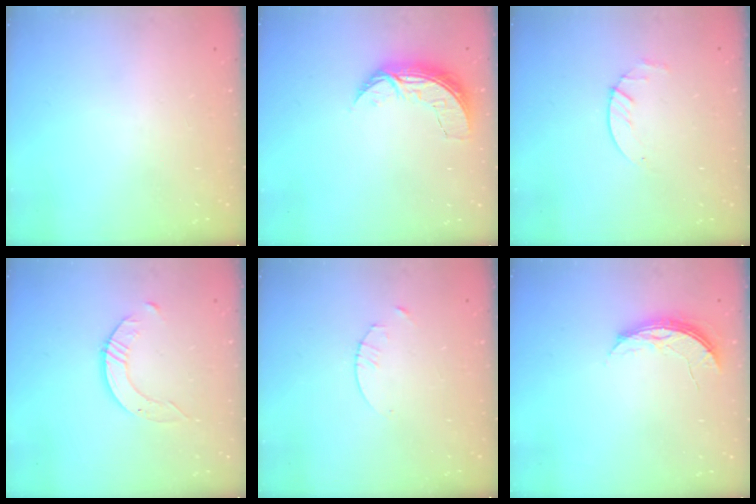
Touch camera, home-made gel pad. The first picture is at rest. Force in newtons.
{"total": 7.3, "press": 7.3, "slide": 0.7}
{"total": 2.9, "press": 2.9, "slide": 0.4}
{"total": 3.4, "press": 3.3, "slide": 0.4}
{"total": 1.7, "press": 1.6, "slide": 0.2}
{"total": 5.6, "press": 5.6, "slide": 0.5}